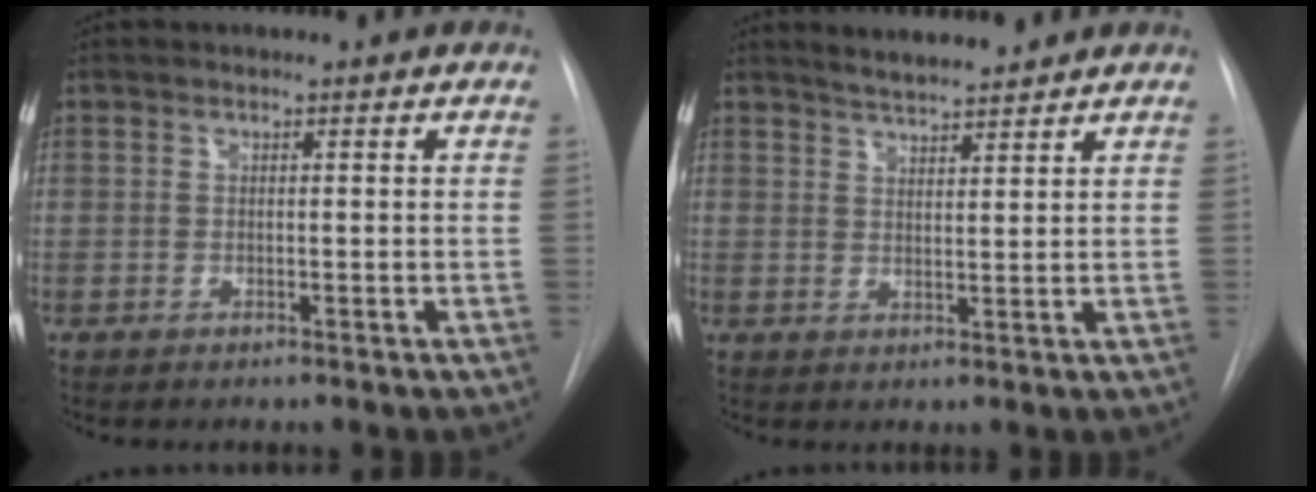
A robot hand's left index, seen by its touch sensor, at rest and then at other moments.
{"total": 5.2, "force": [5.0, 0.4, 1.6], "torque": [-0.031, 0.010, 0.083]}